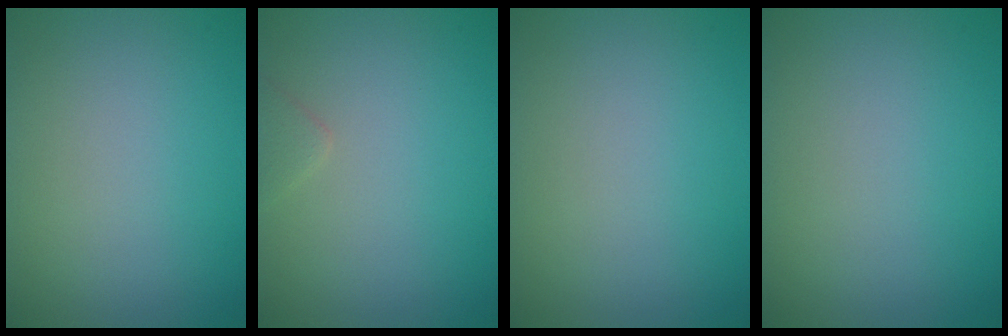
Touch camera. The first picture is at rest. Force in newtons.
{"total": 0.9, "press": 0.9, "slide": 0.1}
{"total": 0.0}
{"total": 0.0}